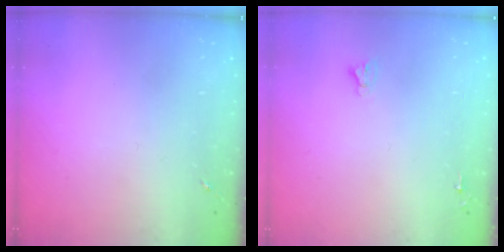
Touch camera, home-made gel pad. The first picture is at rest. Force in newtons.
{"total": 2.7, "press": 2.7, "slide": 0.2}